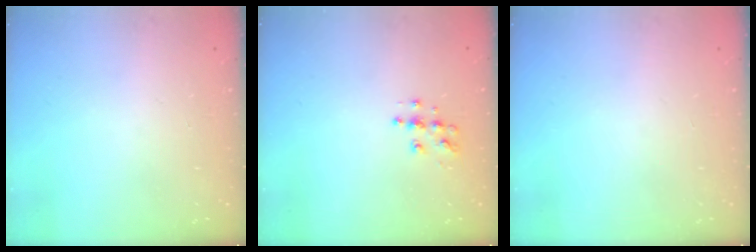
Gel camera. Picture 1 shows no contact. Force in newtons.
{"total": 6.5, "press": 6.5, "slide": 0.2}
{"total": 0.0}